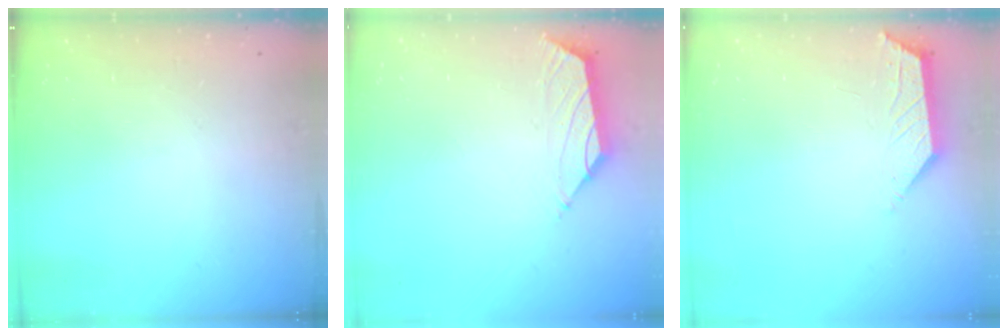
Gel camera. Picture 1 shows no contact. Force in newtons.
{"total": 1.5, "press": 1.4, "slide": 0.6}
{"total": 2.3, "press": 2.3, "slide": 0.4}